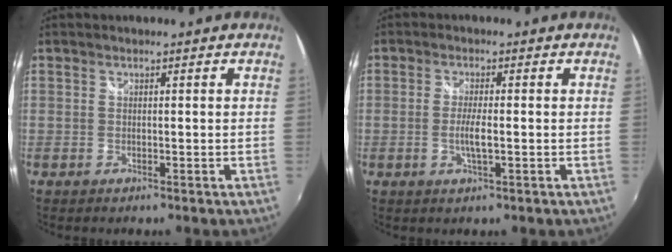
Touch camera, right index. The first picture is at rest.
{"total": 3.5, "force": [-0.7, 0.4, 3.4], "torque": [-0.064, -0.007, -0.013]}